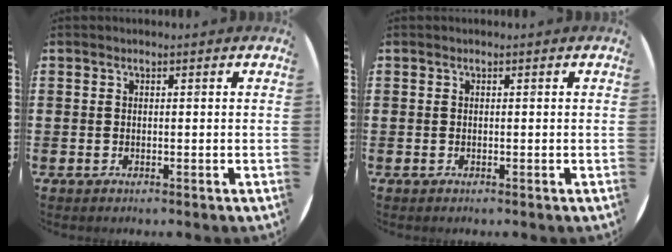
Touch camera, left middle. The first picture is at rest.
{"total": 0.0}